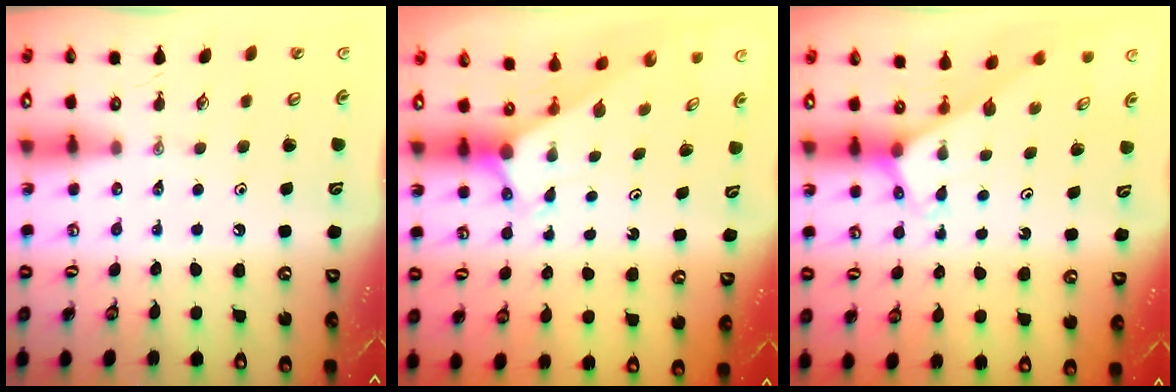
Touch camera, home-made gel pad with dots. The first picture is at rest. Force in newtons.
{"total": 2.8, "press": 2.8, "slide": 0.1}
{"total": 3.1, "press": 3.1, "slide": 0.2}